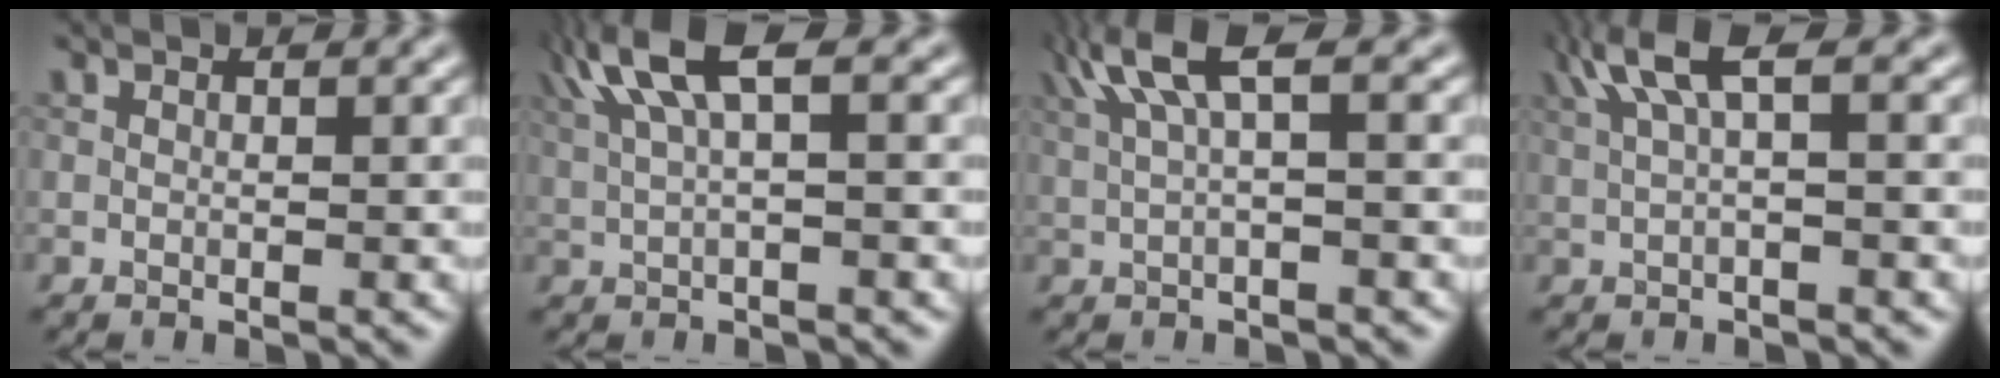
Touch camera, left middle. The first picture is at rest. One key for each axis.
{"total": 5.4, "fx": 2.4, "fy": 1.4, "fz": 4.6, "tx": -0.099, "ty": 0.017, "tz": 0.051}
{"total": 4.3, "fx": 1.9, "fy": 0.9, "fz": 3.8, "tx": -0.077, "ty": 0.014, "tz": 0.038}
{"total": 3.9, "fx": 1.7, "fy": 0.8, "fz": 3.5, "tx": -0.070, "ty": 0.012, "tz": 0.033}